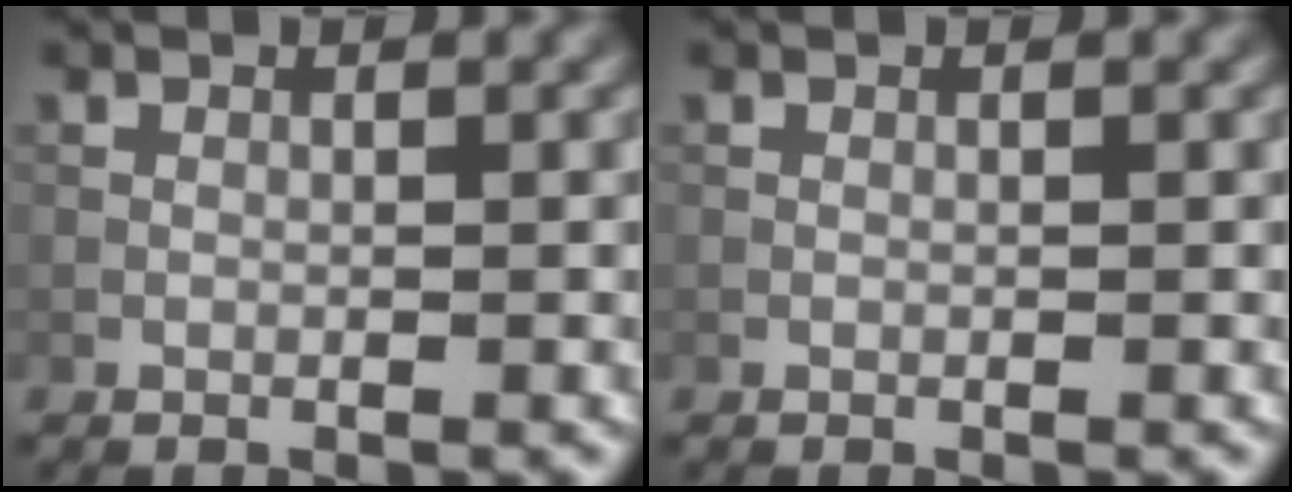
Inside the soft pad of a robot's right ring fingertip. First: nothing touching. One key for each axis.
{"total": 0.0}